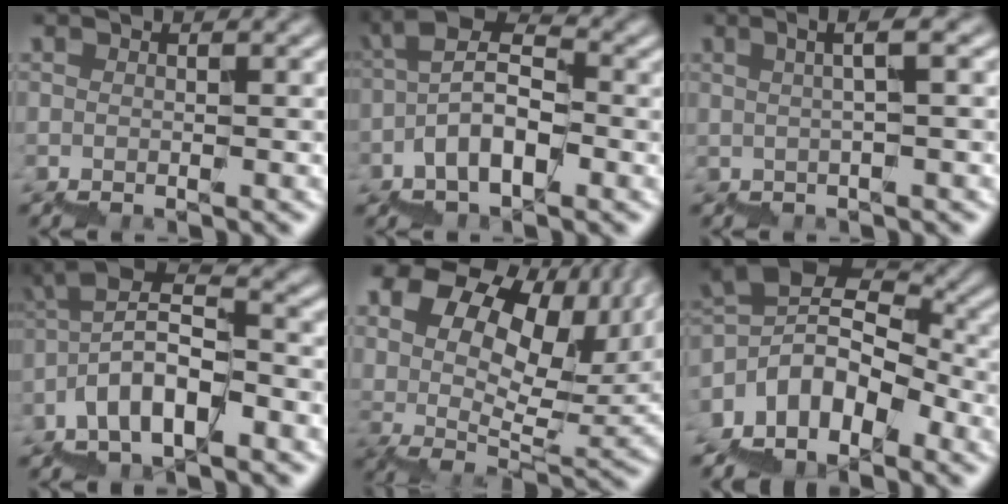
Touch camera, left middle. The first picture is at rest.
{"total": 4.7, "force": [-0.9, 2.3, 4.0], "torque": [-0.075, 0.031, -0.020]}
{"total": 2.8, "force": [1.7, 0.4, 2.2], "torque": [-0.017, 0.007, 0.026]}
{"total": 7.0, "force": [-2.1, 3.1, 5.9], "torque": [-0.108, 0.027, -0.036]}
{"total": 17.8, "force": [8.9, 9.9, 11.8], "torque": [-0.175, 0.043, 0.175]}
{"total": 7.3, "force": [-2.3, 4.7, 5.2], "torque": [-0.079, 0.025, -0.051]}